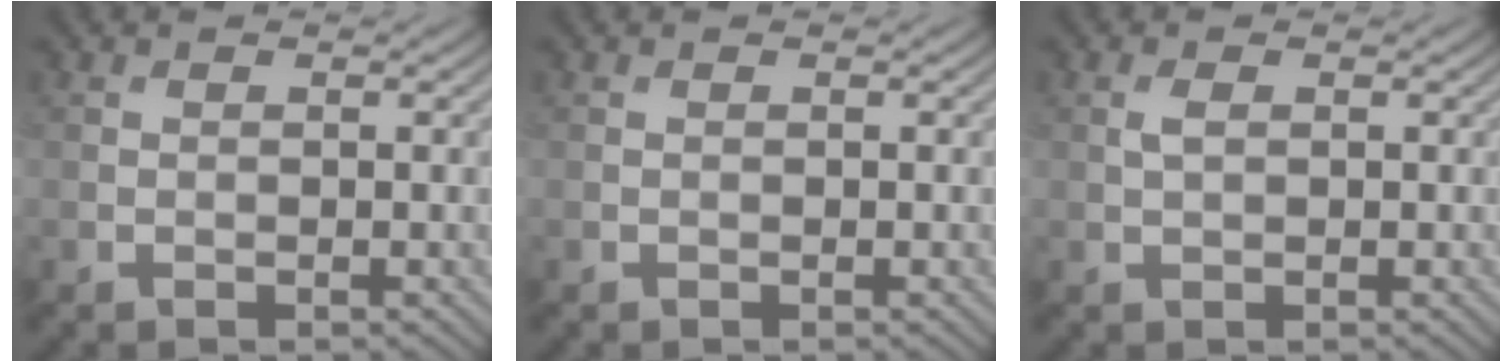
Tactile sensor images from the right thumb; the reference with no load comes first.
{"total": 0.0}
{"total": 1.2, "force": [0.3, 0.5, 1.0], "torque": [-0.026, 0.002, 0.006]}